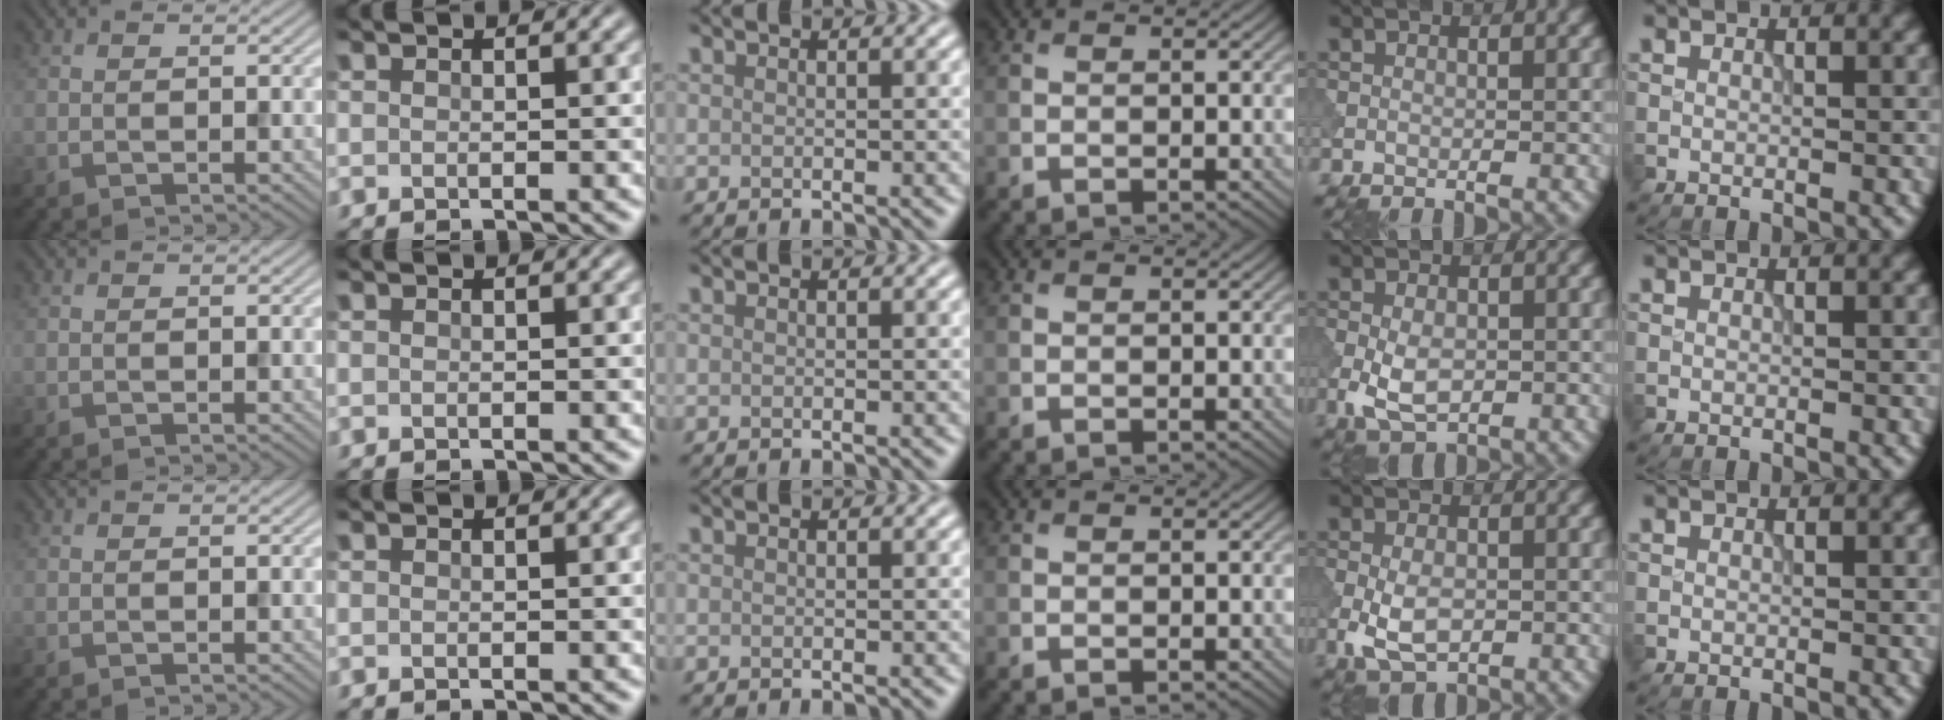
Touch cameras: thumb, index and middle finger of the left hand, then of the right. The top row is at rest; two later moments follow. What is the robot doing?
{"motion": "press", "object": "tv remote"}